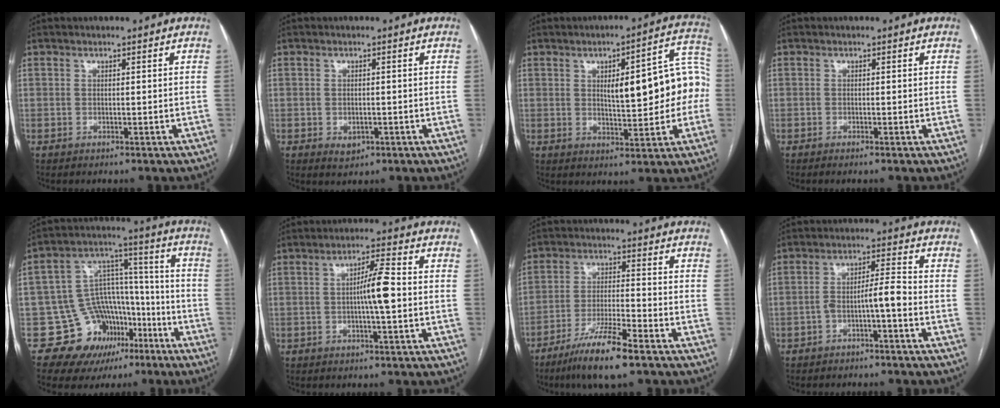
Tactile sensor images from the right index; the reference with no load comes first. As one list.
[{"total": 2.1, "force": [-0.8, 1.5, 1.3], "torque": [-0.015, 0.001, -0.003]}, {"total": 14.2, "force": [0.7, 4.1, 13.6], "torque": [-0.167, 0.040, 0.015]}, {"total": 0.5, "force": [-0.3, -0.1, 0.4], "torque": [-0.008, 0.001, -0.005]}, {"total": 14.8, "force": [-7.6, 11.7, 5.0], "torque": [-0.066, 0.086, -0.107]}, {"total": 5.7, "force": [-0.4, 0.2, 5.7], "torque": [-0.099, 0.008, -0.010]}, {"total": 10.1, "force": [-6.8, 0.6, 7.4], "torque": [-0.141, -0.022, -0.124]}, {"total": 4.8, "force": [-2.1, 0.4, 4.2], "torque": [-0.075, 0.021, -0.033]}]